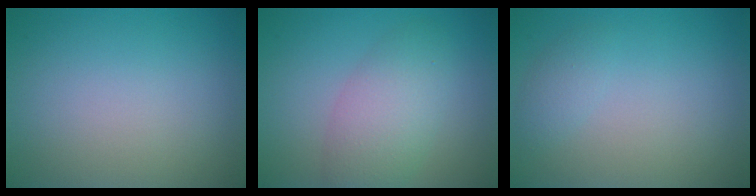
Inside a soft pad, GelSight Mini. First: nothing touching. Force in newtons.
{"total": 4.6, "press": 4.6, "slide": 0.2}
{"total": 1.2, "press": 1.2, "slide": 0.1}